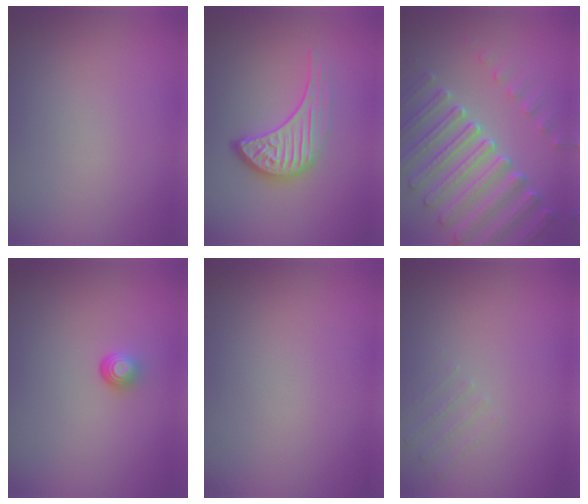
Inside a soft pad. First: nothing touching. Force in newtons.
{"total": 4.5, "press": 3.3, "slide": 3.1}
{"total": 7.2, "press": 5.5, "slide": 4.6}
{"total": 1.5, "press": 1.0, "slide": 1.1}
{"total": 0.0}
{"total": 1.3, "press": 1.3, "slide": 0.4}